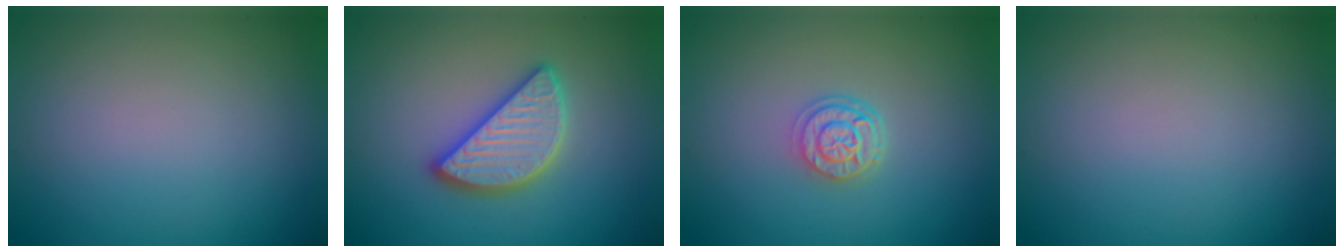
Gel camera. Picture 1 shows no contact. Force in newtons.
{"total": 4.5, "press": 4.5, "slide": 0.4}
{"total": 2.9, "press": 2.3, "slide": 1.8}
{"total": 0.0}